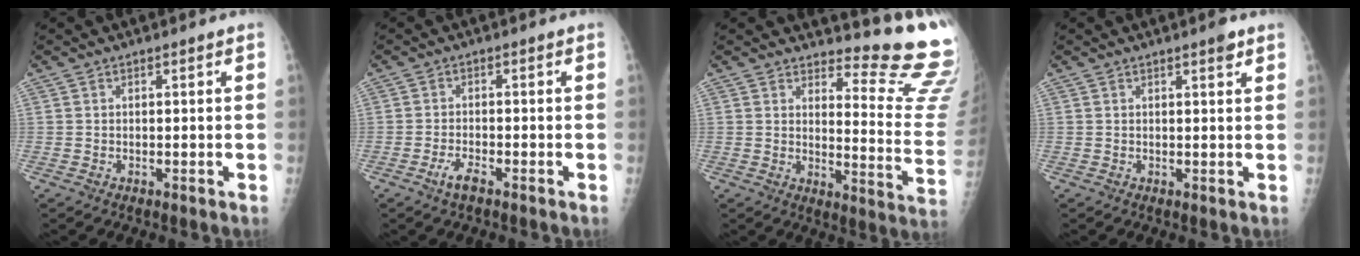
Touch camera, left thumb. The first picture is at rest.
{"total": 2.7, "force": [-1.8, 0.7, 1.9], "torque": [-0.047, 0.008, -0.035]}
{"total": 15.0, "force": [14.1, 1.3, 4.9], "torque": [-0.036, -0.188, 0.157]}
{"total": 1.8, "force": [1.3, 0.3, 1.2], "torque": [-0.015, -0.007, 0.017]}